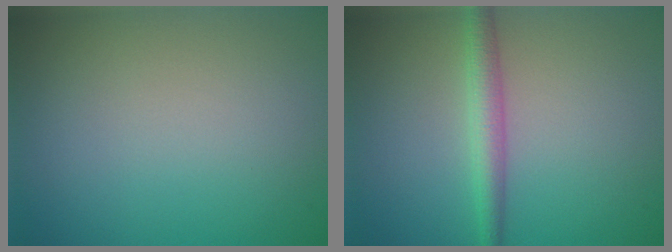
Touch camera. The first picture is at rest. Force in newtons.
{"total": 2.5, "press": 2.5, "slide": 0.1}